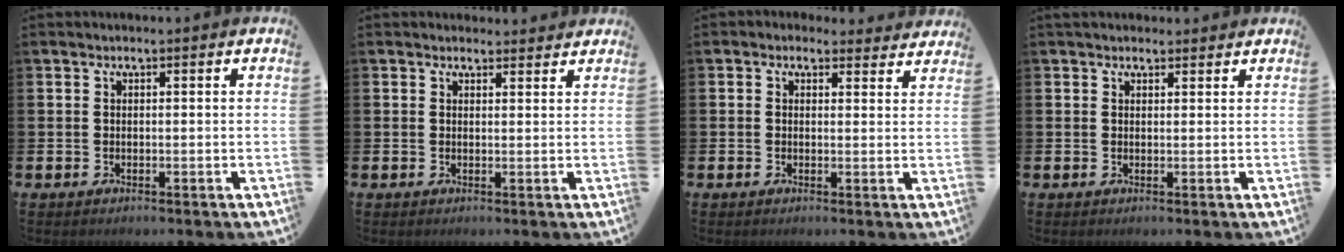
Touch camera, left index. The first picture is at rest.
{"total": 1.4, "force": [1.3, 0.5, -0.2], "torque": [0.010, -0.004, 0.023]}
{"total": 2.0, "force": [1.8, 0.9, 0.0], "torque": [0.009, -0.009, 0.029]}
{"total": 1.3, "force": [1.2, 0.6, 0.0], "torque": [0.004, 0.001, 0.020]}